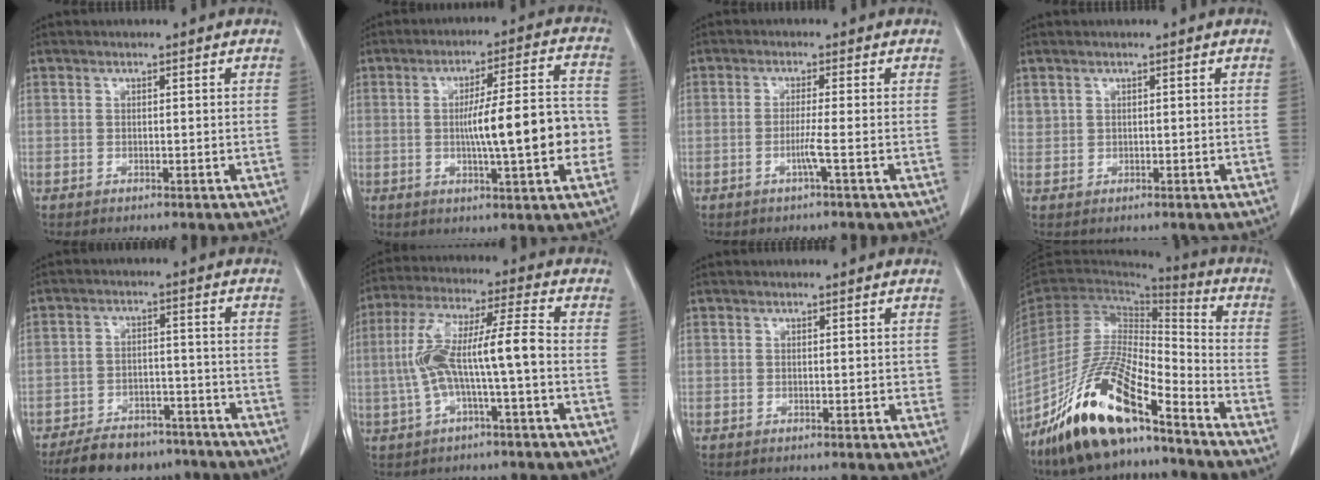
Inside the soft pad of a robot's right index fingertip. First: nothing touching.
{"total": 13.6, "force": [-1.8, 1.4, 13.4], "torque": [-0.203, 0.017, -0.025]}
{"total": 2.4, "force": [-0.8, -0.8, 2.2], "torque": [-0.040, -0.002, -0.016]}
{"total": 1.2, "force": [0.8, 0.9, 0.1], "torque": [0.010, 0.009, 0.015]}
{"total": 13.8, "force": [-11.7, 5.8, 4.6], "torque": [-0.066, 0.007, -0.165]}
{"total": 10.6, "force": [-1.6, 0.7, 10.5], "torque": [-0.211, 0.036, -0.029]}
{"total": 0.6, "force": [0.1, 0.5, 0.3], "torque": [0.004, 0.004, 0.000]}
{"total": 18.5, "force": [-13.0, 4.2, 12.4], "torque": [-0.252, -0.019, -0.240]}